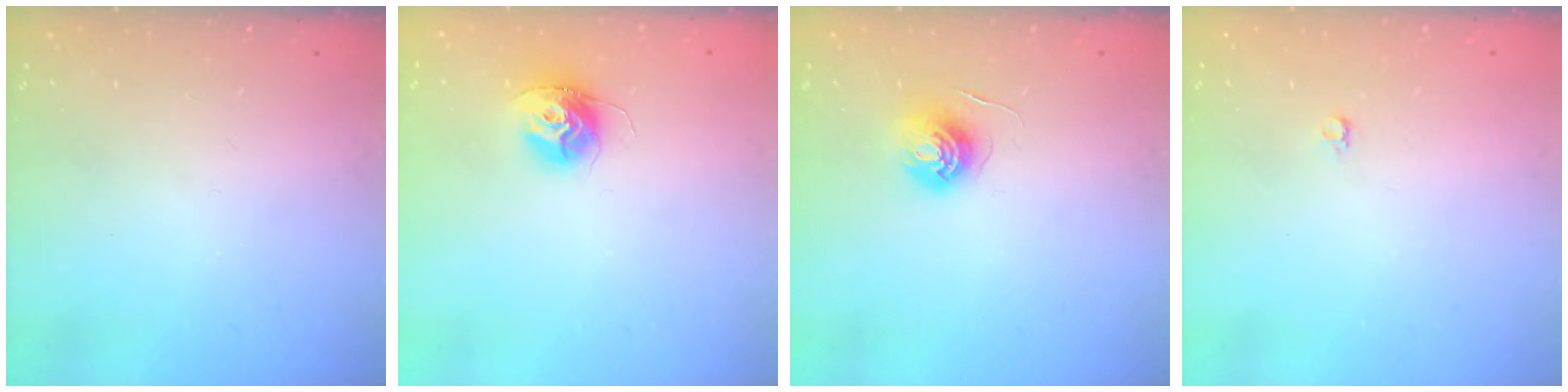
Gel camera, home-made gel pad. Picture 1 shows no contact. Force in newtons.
{"total": 11.1, "press": 11.1, "slide": 0.9}
{"total": 6.0, "press": 6.0, "slide": 0.3}
{"total": 2.2, "press": 2.2, "slide": 0.2}